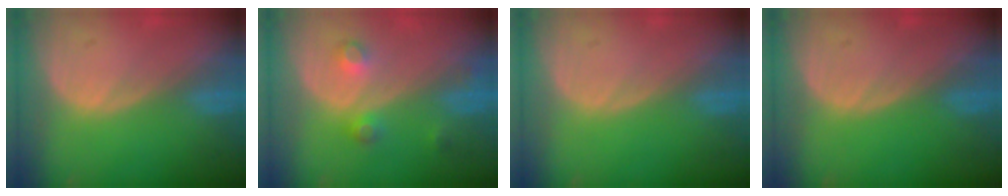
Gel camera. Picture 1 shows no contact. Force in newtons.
{"total": 3.7, "press": 3.3, "slide": 1.7}
{"total": 0.0}
{"total": 0.0}